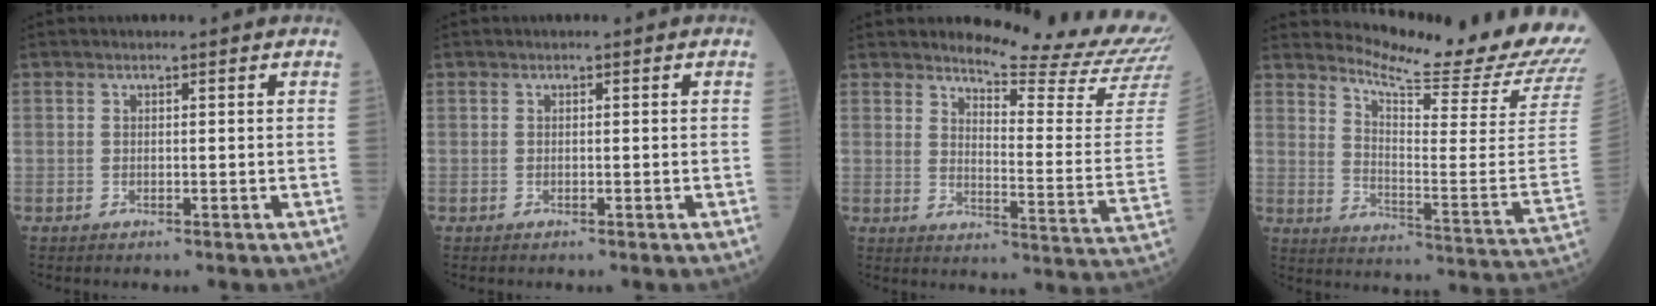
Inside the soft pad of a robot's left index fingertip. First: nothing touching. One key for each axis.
{"total": 0.0}
{"total": 16.5, "fx": 15.8, "fy": -0.8, "fz": 4.5, "tx": -0.068, "ty": -0.134, "tz": 0.178}
{"total": 20.1, "fx": 19.1, "fy": -1.3, "fz": 5.9, "tx": -0.114, "ty": -0.138, "tz": 0.242}